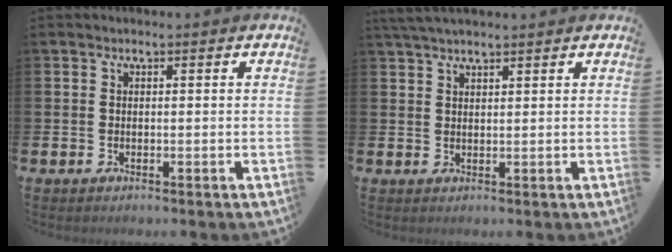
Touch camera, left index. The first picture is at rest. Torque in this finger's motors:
{"motor_torque": [0.93, -1.20, 0.13, 0.05]}